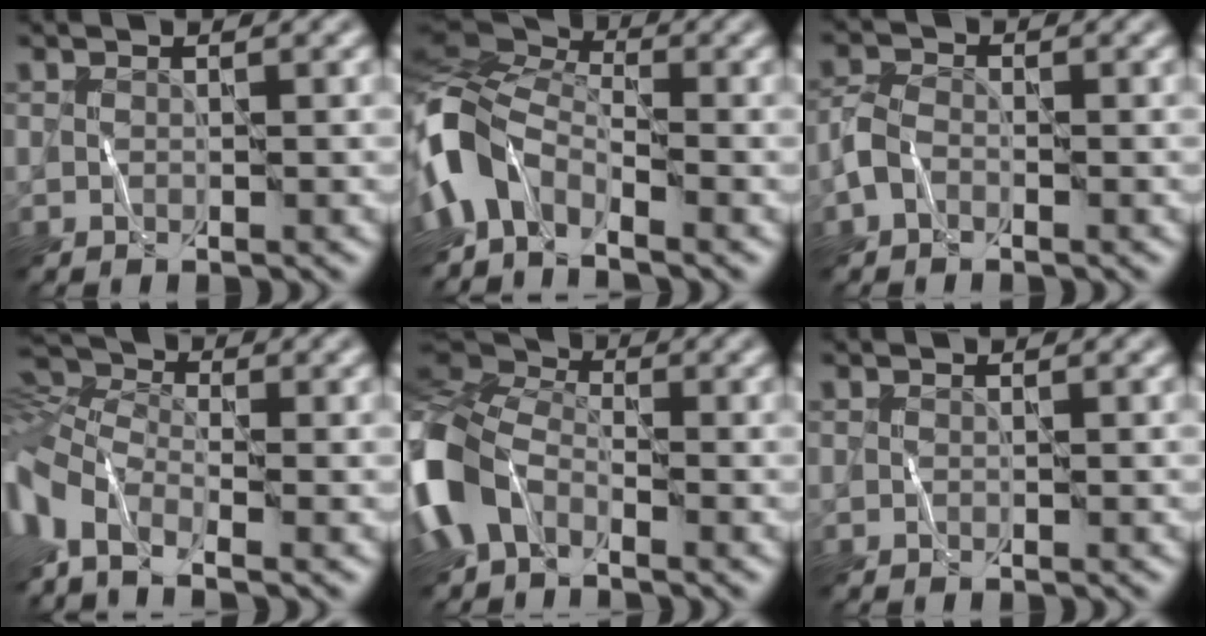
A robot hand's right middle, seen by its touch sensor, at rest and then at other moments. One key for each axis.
{"total": 7.5, "fx": -2.8, "fy": 4.1, "fz": 5.6, "tx": -0.122, "ty": 0.011, "tz": -0.084}
{"total": 1.9, "fx": -1.1, "fy": 1.2, "fz": 0.9, "tx": -0.019, "ty": 0.006, "tz": -0.032}
{"total": 6.7, "fx": -2.8, "fy": 3.2, "fz": 5.2, "tx": -0.115, "ty": -0.005, "tz": -0.078}
{"total": 9.6, "fx": -3.6, "fy": 6.0, "fz": 6.5, "tx": -0.159, "ty": -0.007, "tz": -0.093}
{"total": 0.0}